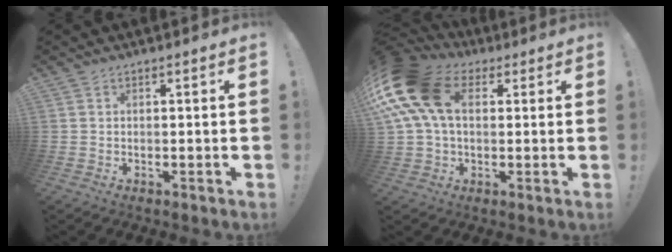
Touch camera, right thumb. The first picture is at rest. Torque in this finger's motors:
{"motor_torque": [2.44, 2.57, 2.63, 0.14, 0.61]}